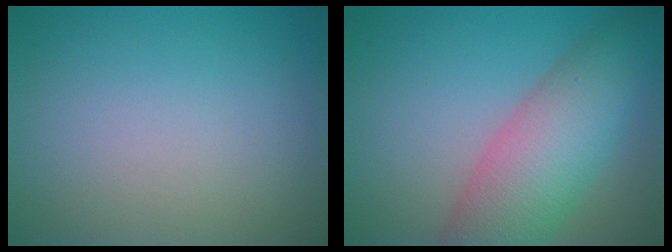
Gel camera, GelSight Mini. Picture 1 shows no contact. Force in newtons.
{"total": 8.1, "press": 8.1, "slide": 0.0}